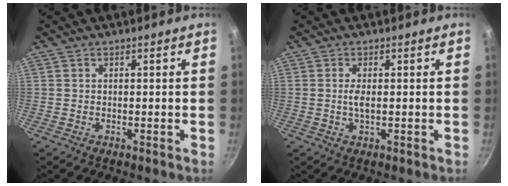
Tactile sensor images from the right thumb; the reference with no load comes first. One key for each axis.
{"total": 2.2, "fx": 0.1, "fy": 0.7, "fz": 2.1, "tx": -0.046, "ty": -0.001, "tz": 0.001}